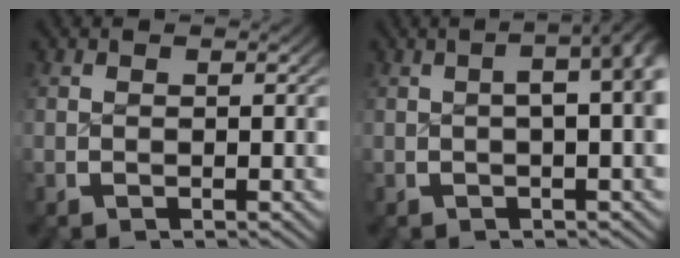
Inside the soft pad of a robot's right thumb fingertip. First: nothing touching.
{"total": 6.5, "force": [1.0, 3.0, 5.7], "torque": [-0.057, 0.020, 0.004]}